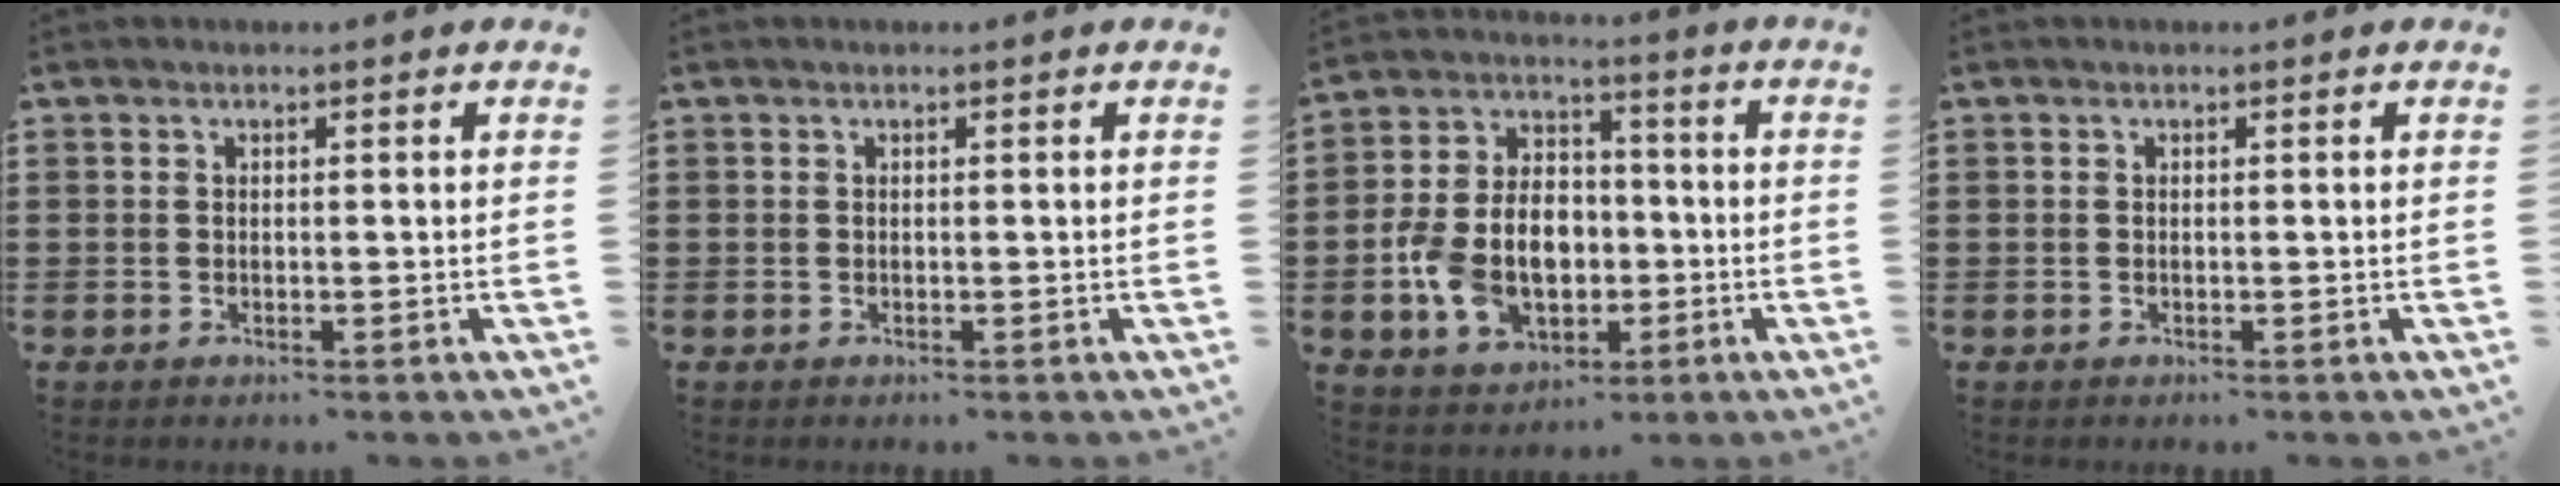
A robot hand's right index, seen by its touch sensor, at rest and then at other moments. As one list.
[{"total": 0.0}, {"total": 11.0, "force": [-2.2, 7.9, 7.4], "torque": [-0.174, 0.012, -0.042]}, {"total": 0.0}]